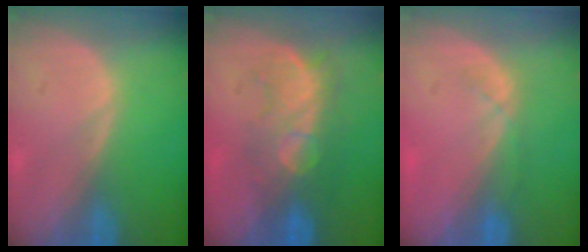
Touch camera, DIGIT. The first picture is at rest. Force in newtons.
{"total": 8.1, "press": 7.8, "slide": 2.4}
{"total": 2.1, "press": 1.9, "slide": 0.9}